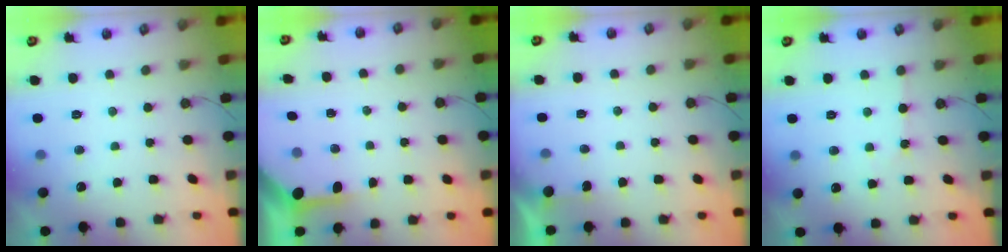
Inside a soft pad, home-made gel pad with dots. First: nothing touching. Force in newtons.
{"total": 3.9, "press": 3.9, "slide": 0.4}
{"total": 2.3, "press": 2.2, "slide": 0.3}
{"total": 2.8, "press": 2.8, "slide": 0.5}